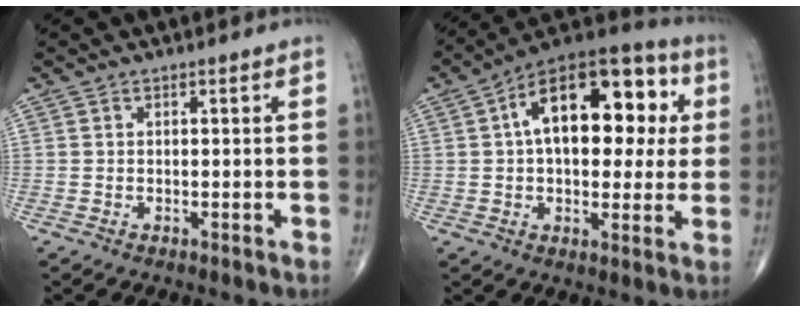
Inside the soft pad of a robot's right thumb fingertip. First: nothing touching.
{"total": 21.7, "force": [4.4, 11.7, 17.7], "torque": [-0.227, 0.028, 0.053]}